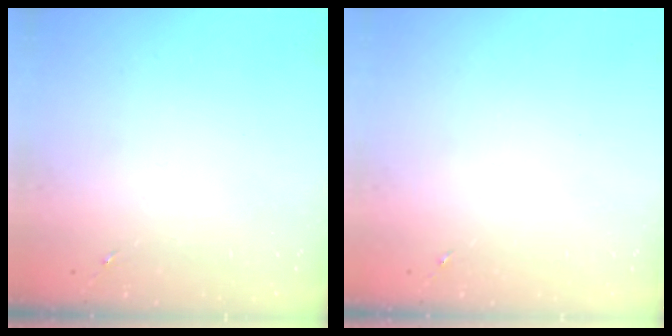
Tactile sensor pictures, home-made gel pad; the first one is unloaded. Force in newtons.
{"total": 0.0}